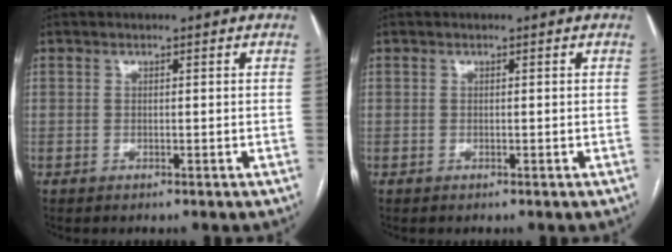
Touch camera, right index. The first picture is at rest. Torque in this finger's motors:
{"motor_torque": [0.00, 0.00, 0.00, 0.00]}